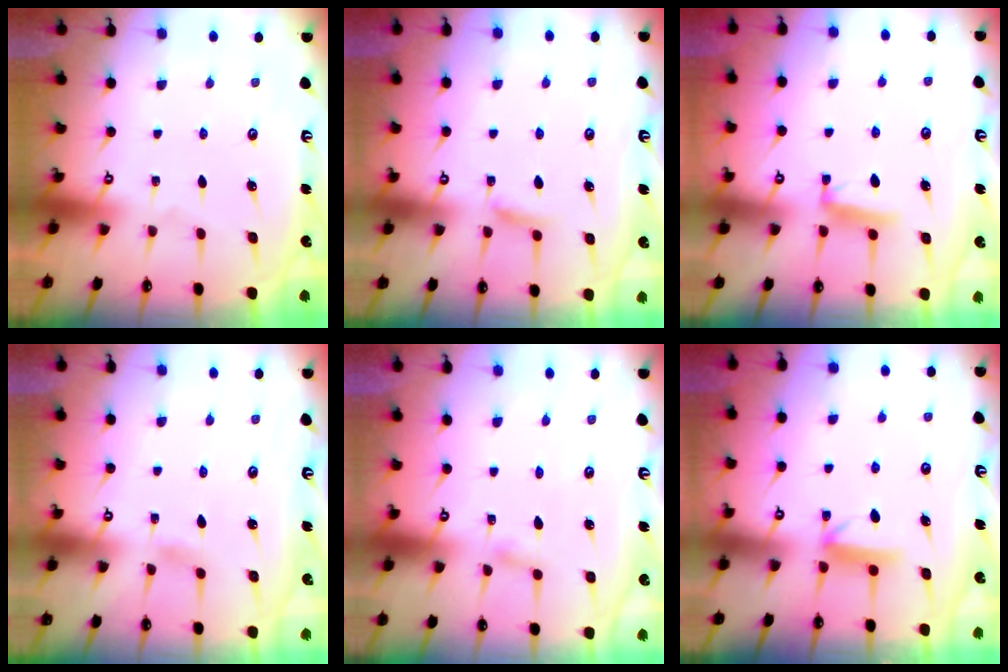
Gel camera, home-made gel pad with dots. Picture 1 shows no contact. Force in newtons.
{"total": 6.6, "press": 6.6, "slide": 0.8}
{"total": 5.5, "press": 5.4, "slide": 0.7}
{"total": 2.6, "press": 2.5, "slide": 0.3}
{"total": 2.8, "press": 2.8, "slide": 0.3}
{"total": 6.2, "press": 6.2, "slide": 0.6}